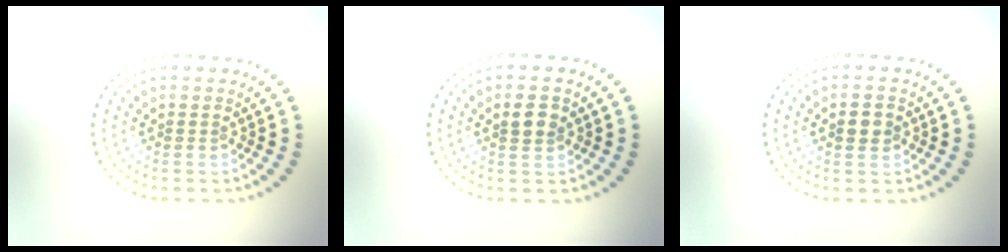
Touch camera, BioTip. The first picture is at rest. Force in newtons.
{"total": 1.7, "press": 1.7, "slide": 0.5}
{"total": 2.2, "press": 2.2, "slide": 0.0}